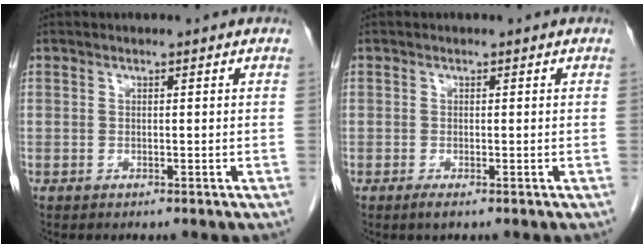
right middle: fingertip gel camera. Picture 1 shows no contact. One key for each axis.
{"total": 0.8, "fx": -0.5, "fy": 0.0, "fz": 0.6, "tx": -0.012, "ty": -0.003, "tz": -0.009}